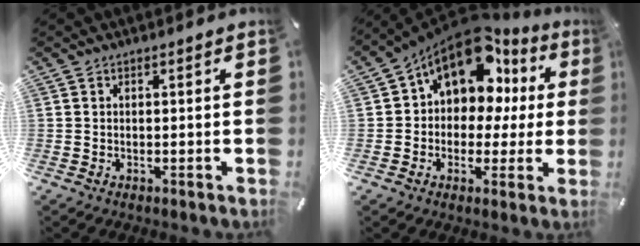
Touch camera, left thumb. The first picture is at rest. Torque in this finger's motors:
{"motor_torque": [2.16, 2.85, 2.56, -0.21, 0.16]}